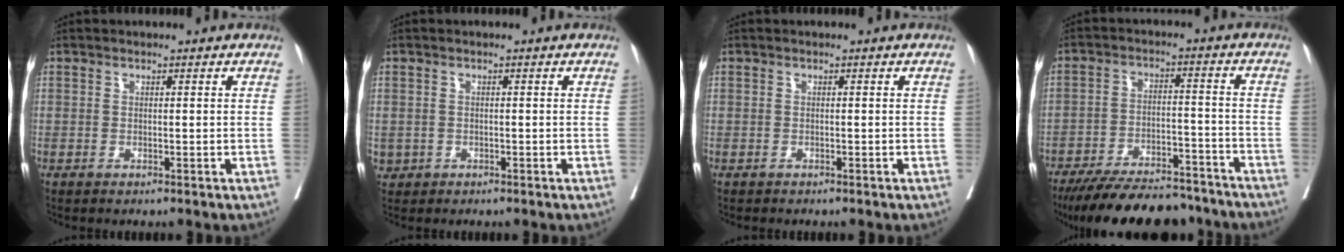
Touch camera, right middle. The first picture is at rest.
{"total": 1.5, "force": [-0.4, 1.4, 0.2], "torque": [-0.003, 0.005, 0.001]}
{"total": 0.7, "force": [-0.6, 0.3, 0.1], "torque": [-0.012, -0.001, -0.011]}
{"total": 17.8, "force": [-15.7, 4.7, 6.9], "torque": [-0.115, -0.001, -0.232]}